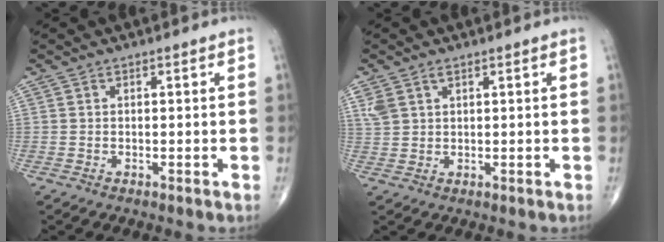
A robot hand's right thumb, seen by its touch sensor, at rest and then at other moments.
{"total": 3.3, "force": [1.9, 1.9, 1.9], "torque": [-0.043, 0.005, 0.048]}